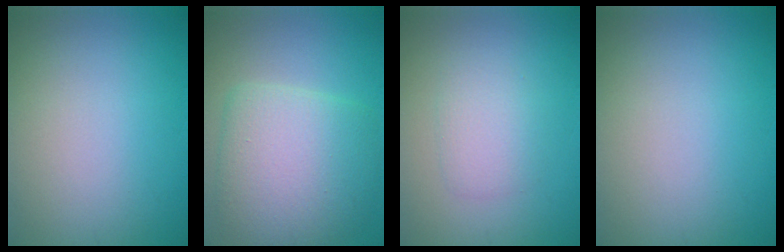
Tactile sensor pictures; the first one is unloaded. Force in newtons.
{"total": 7.1, "press": 7.1, "slide": 0.5}
{"total": 1.9, "press": 1.9, "slide": 0.0}
{"total": 0.0}